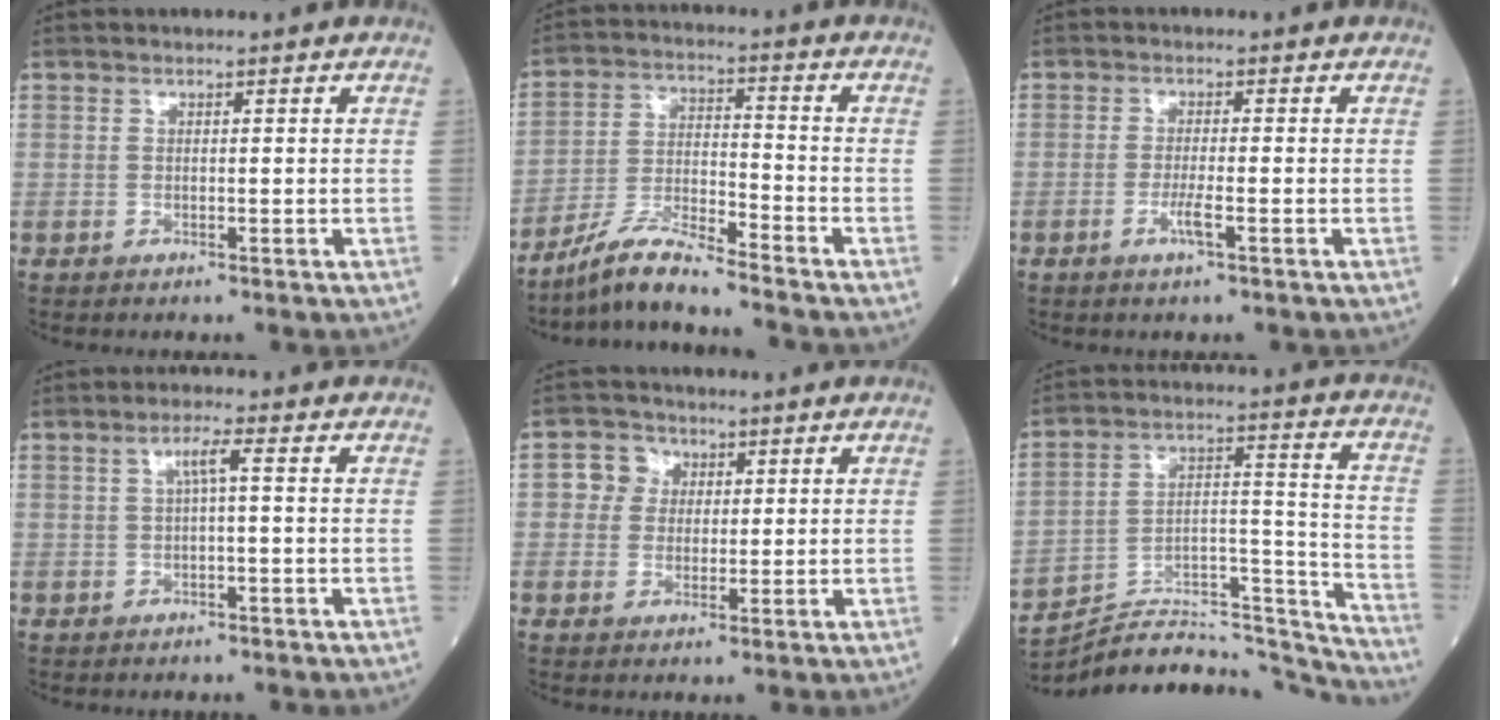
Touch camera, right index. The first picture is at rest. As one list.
[{"total": 7.5, "force": [-6.7, -0.4, 3.3], "torque": [-0.069, -0.012, -0.131]}, {"total": 2.8, "force": [-1.2, 0.0, 2.5], "torque": [-0.051, -0.004, -0.025]}, {"total": 2.5, "force": [0.3, 0.0, 2.5], "torque": [-0.046, 0.008, 0.006]}, {"total": 4.0, "force": [0.9, 3.7, 0.9], "torque": [-0.012, 0.014, 0.014]}, {"total": 22.2, "force": [-21.9, 1.8, 3.5], "torque": [-0.061, 0.050, -0.331]}]